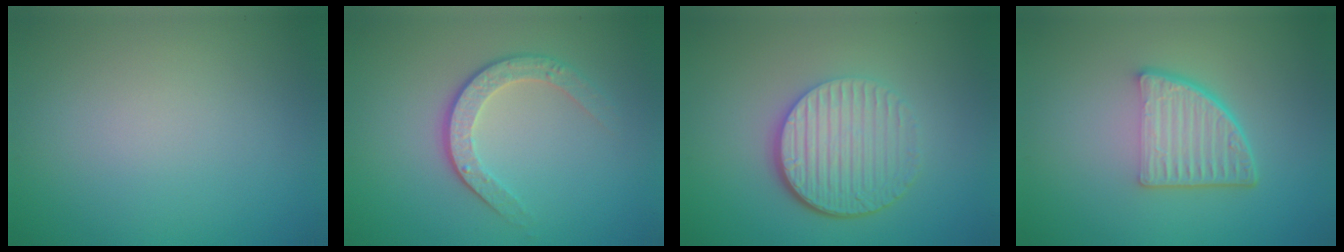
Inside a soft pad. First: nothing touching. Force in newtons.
{"total": 3.3, "press": 2.5, "slide": 2.1}
{"total": 5.8, "press": 4.1, "slide": 4.2}
{"total": 5.2, "press": 3.6, "slide": 3.7}